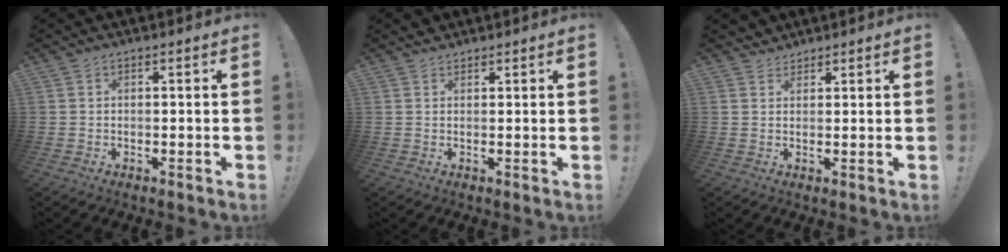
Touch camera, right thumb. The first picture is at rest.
{"total": 1.6, "force": [1.6, 0.5, 0.0], "torque": [0.014, -0.010, 0.027]}
{"total": 3.0, "force": [2.6, 1.4, 0.1], "torque": [0.007, -0.017, 0.048]}